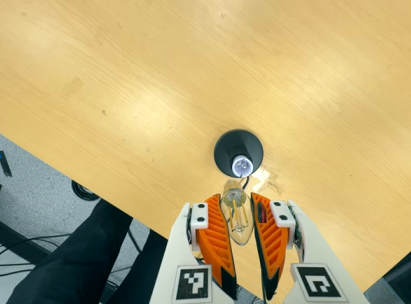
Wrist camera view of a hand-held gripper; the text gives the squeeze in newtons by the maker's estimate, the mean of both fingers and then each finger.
{"total": 21.4, "left": 26.1, "right": 16.7}